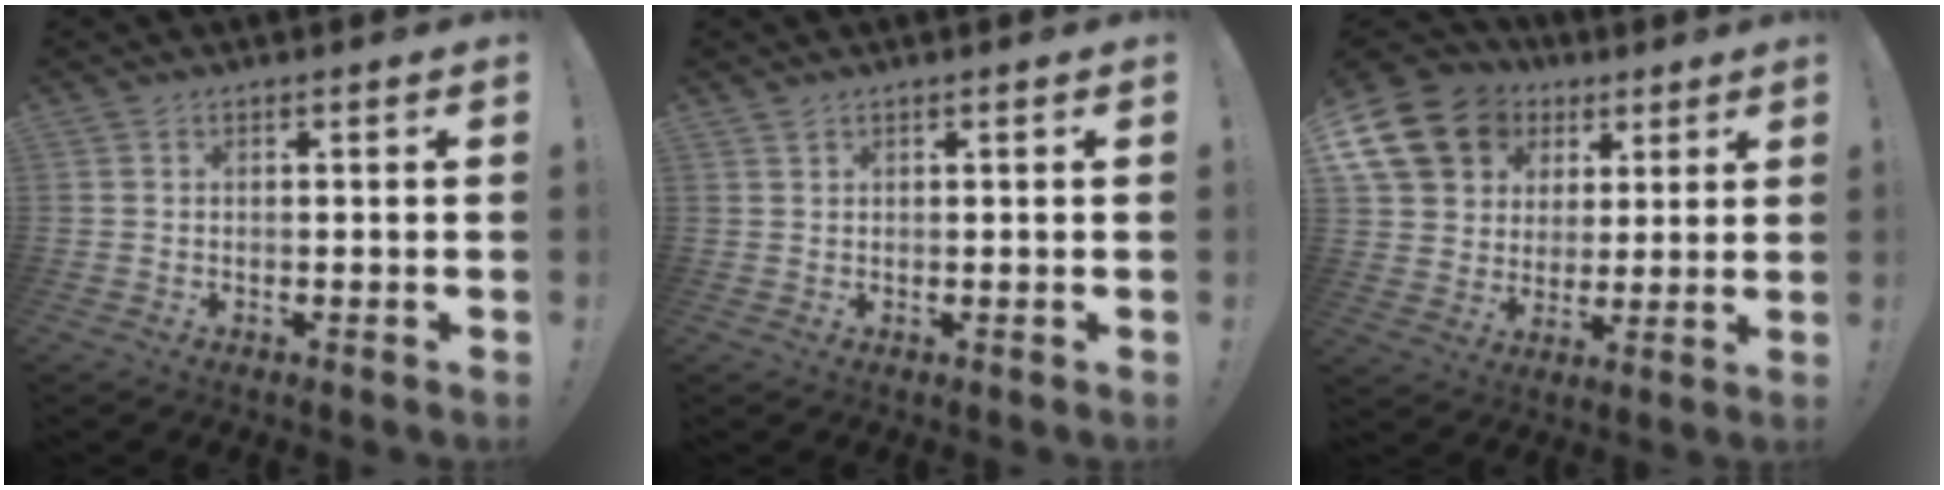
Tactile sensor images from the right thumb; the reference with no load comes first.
{"total": 0.9, "force": [0.8, 0.4, 0.3], "torque": [-0.005, -0.001, 0.015]}
{"total": 16.6, "force": [7.7, 12.9, 6.9], "torque": [-0.112, -0.035, 0.165]}